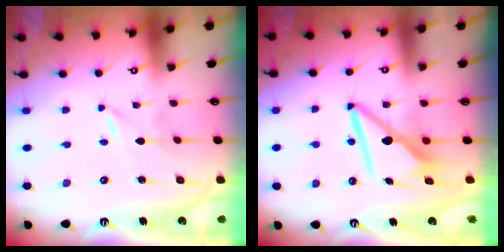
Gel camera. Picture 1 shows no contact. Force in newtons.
{"total": 9.1, "press": 9.1, "slide": 0.9}